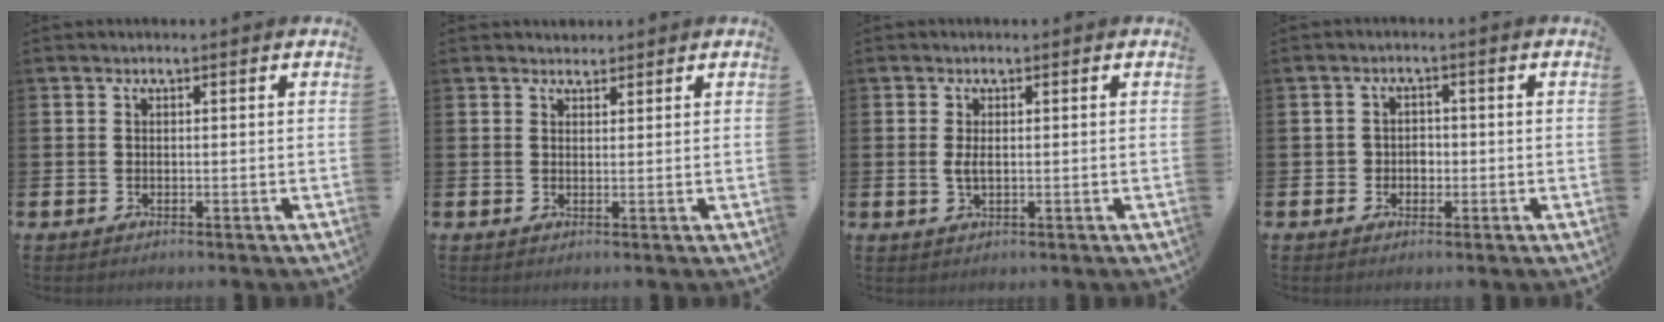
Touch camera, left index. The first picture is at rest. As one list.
[{"total": 1.9, "force": [1.8, 0.7, -0.2], "torque": [0.011, -0.005, 0.031]}, {"total": 1.5, "force": [0.2, 0.6, 1.3], "torque": [-0.024, 0.002, 0.002]}, {"total": 1.8, "force": [-0.4, 1.7, 0.5], "torque": [-0.003, 0.001, -0.013]}]